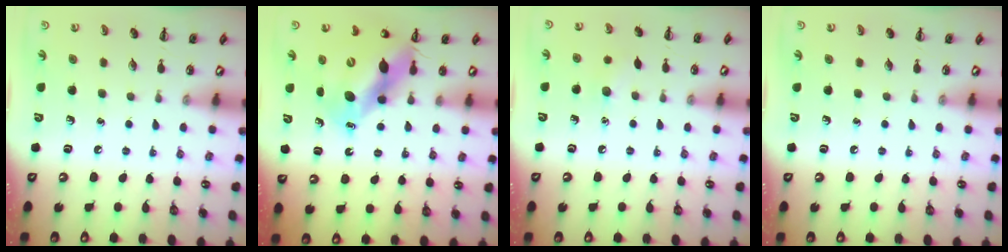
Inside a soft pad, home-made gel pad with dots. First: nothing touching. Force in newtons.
{"total": 12.9, "press": 12.4, "slide": 3.4}
{"total": 4.9, "press": 4.7, "slide": 1.4}
{"total": 0.0}